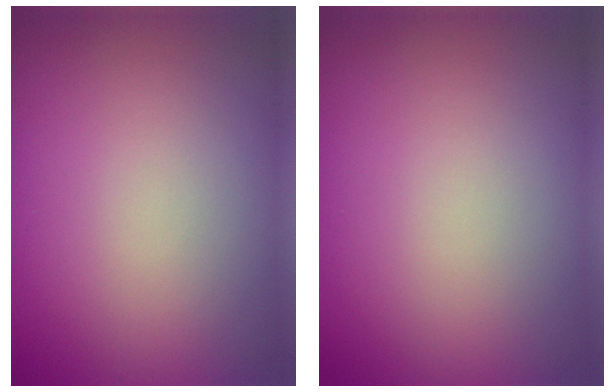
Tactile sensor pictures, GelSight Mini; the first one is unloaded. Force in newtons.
{"total": 0.0}